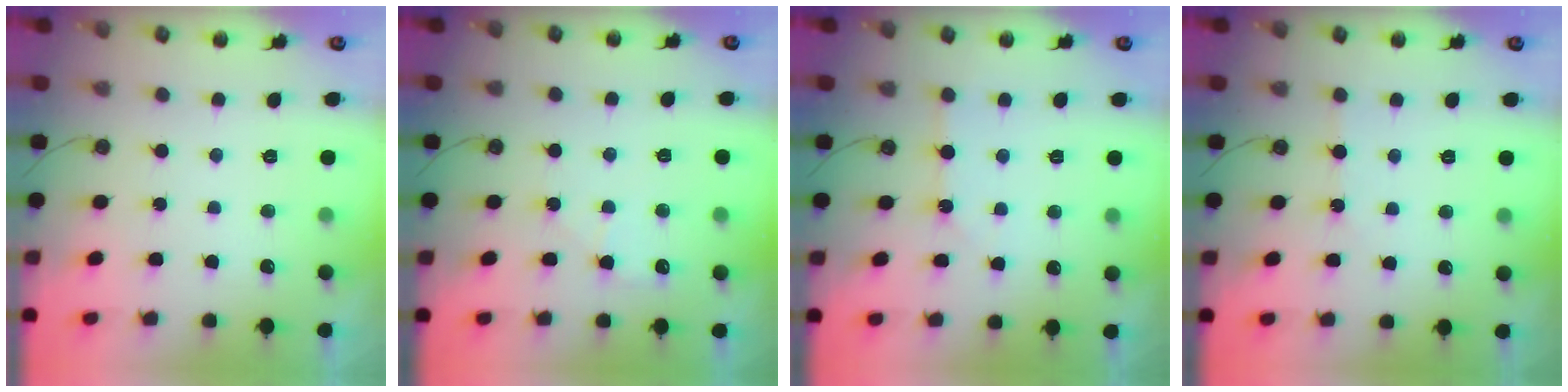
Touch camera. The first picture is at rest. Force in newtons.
{"total": 6.1, "press": 6.1, "slide": 0.7}
{"total": 2.5, "press": 2.5, "slide": 0.4}
{"total": 1.0, "press": 1.0, "slide": 0.2}